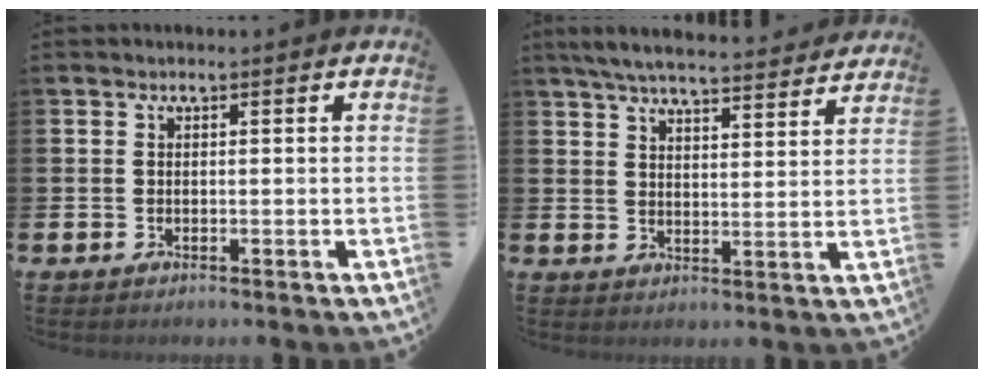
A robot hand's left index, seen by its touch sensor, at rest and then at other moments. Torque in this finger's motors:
{"motor_torque": [0.94, -1.19, 0.27, 0.15]}